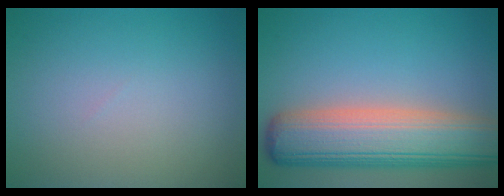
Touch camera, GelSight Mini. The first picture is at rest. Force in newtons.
{"total": 10.4, "press": 10.4, "slide": 0.7}